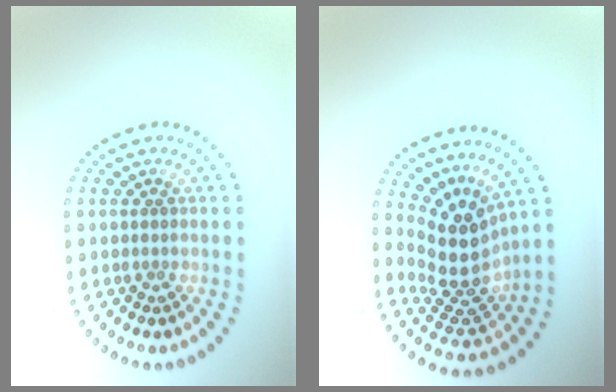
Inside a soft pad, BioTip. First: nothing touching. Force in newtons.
{"total": 4.9, "press": 3.6, "slide": 3.2}